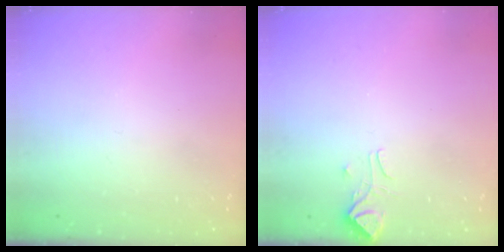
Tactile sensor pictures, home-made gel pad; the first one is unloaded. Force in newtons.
{"total": 0.9, "press": 0.5, "slide": 0.8}